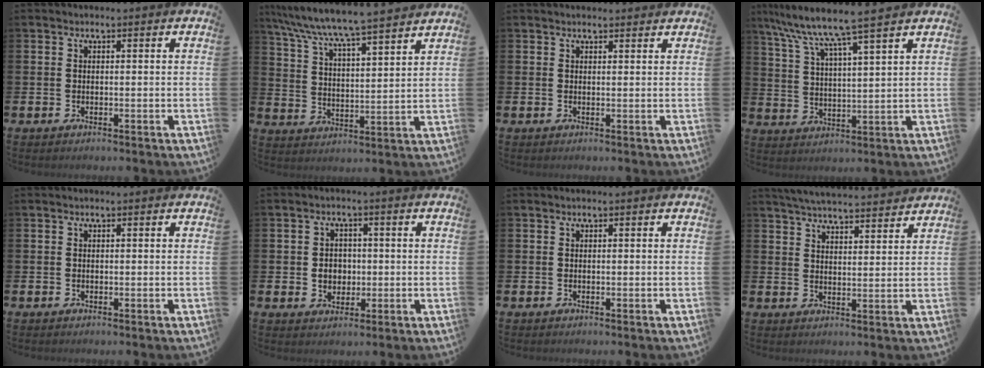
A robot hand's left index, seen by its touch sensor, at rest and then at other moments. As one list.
[{"total": 7.8, "force": [7.4, 0.3, 2.5], "torque": [-0.083, -0.051, 0.127]}, {"total": 1.0, "force": [1.0, 0.3, 0.1], "torque": [0.014, -0.003, 0.015]}, {"total": 7.8, "force": [6.8, -0.1, 3.8], "torque": [-0.102, -0.037, 0.115]}, {"total": 0.0}, {"total": 3.1, "force": [-0.1, 2.8, 1.4], "torque": [-0.016, 0.001, -0.011]}, {"total": 0.0}, {"total": 4.8, "force": [4.8, 0.2, 0.1], "torque": [-0.007, -0.033, 0.084]}]